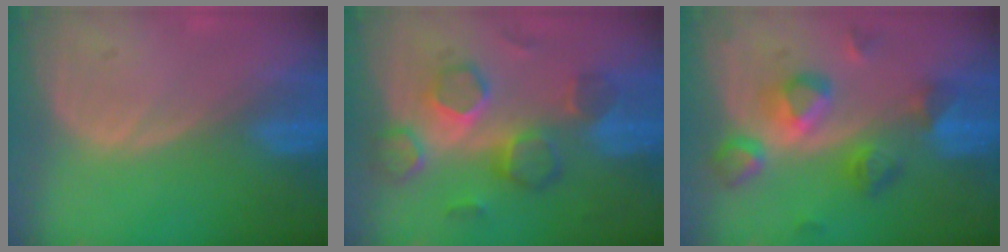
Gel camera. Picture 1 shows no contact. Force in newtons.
{"total": 8.2, "press": 8.0, "slide": 1.8}
{"total": 7.5, "press": 7.5, "slide": 0.7}